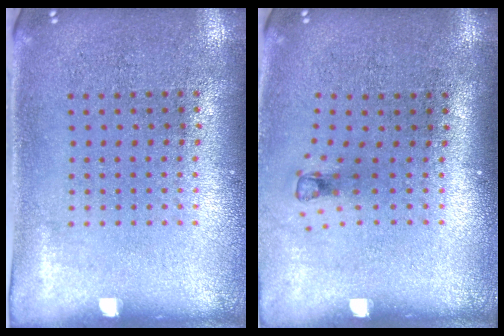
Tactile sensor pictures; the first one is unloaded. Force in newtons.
{"total": 0.8, "press": 0.4, "slide": 0.7}